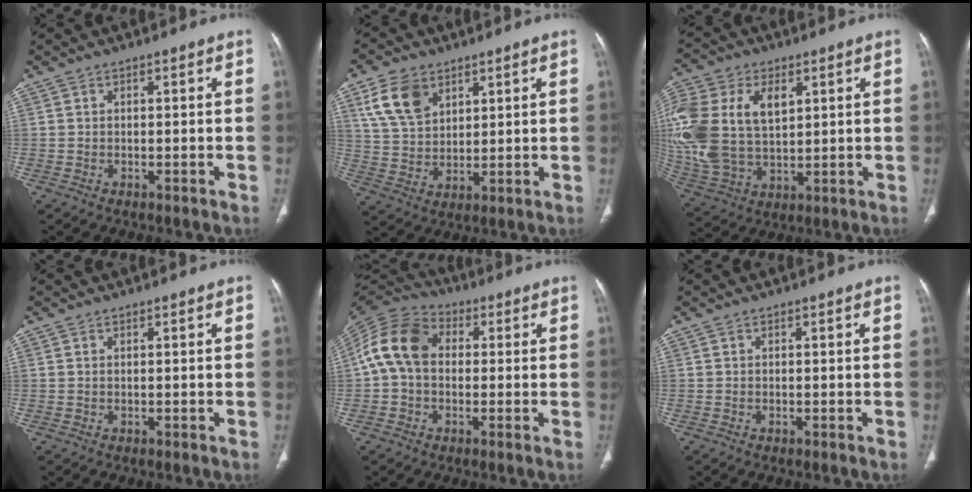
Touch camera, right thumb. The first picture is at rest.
{"total": 10.0, "force": [5.2, 6.6, 5.4], "torque": [-0.086, -0.016, 0.108]}
{"total": 22.1, "force": [5.2, 14.2, 16.1], "torque": [-0.368, 0.005, 0.103]}
{"total": 0.0}
{"total": 11.9, "force": [0.8, 8.8, 7.9], "torque": [-0.147, 0.032, 0.002]}
{"total": 0.0}